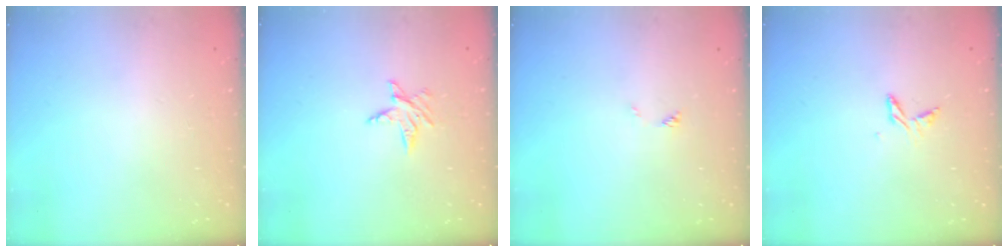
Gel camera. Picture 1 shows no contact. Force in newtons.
{"total": 4.5, "press": 4.4, "slide": 0.5}
{"total": 0.0}
{"total": 5.3, "press": 5.2, "slide": 0.6}